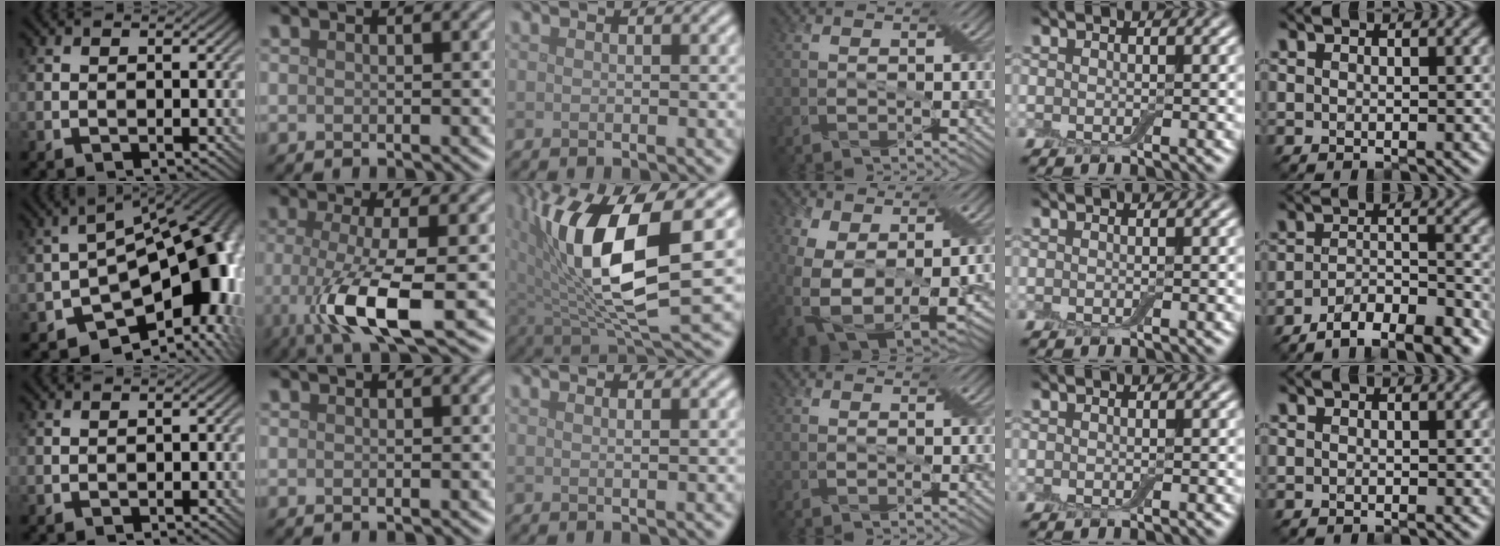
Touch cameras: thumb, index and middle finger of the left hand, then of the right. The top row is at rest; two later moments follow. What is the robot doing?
{"motion": "extract", "object": "backpack"}